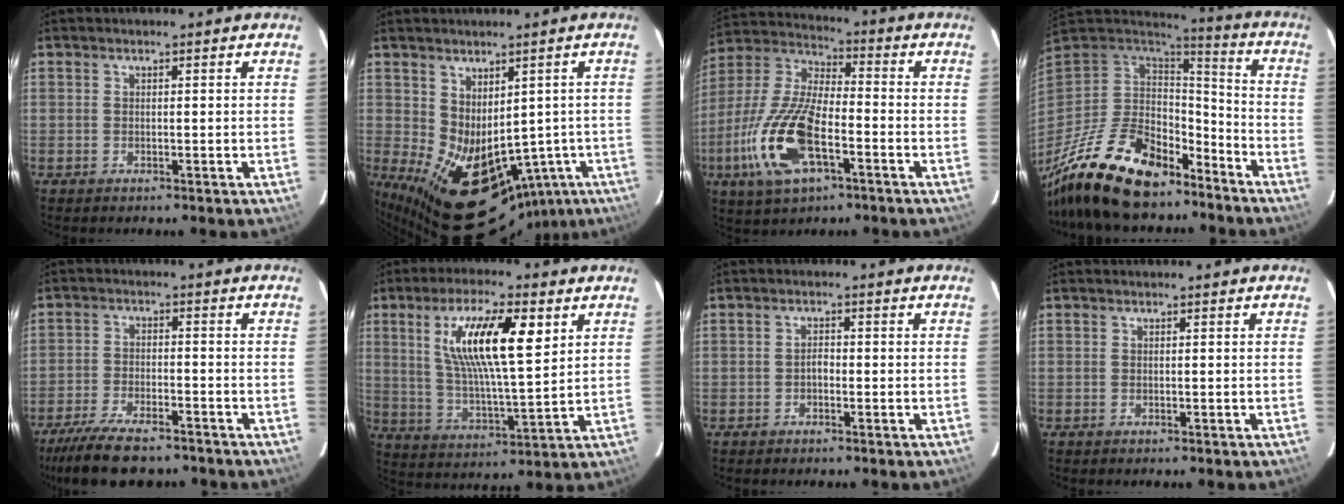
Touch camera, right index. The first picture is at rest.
{"total": 19.1, "force": [-6.1, 13.4, 12.1], "torque": [-0.211, -0.019, -0.040]}
{"total": 18.0, "force": [-6.8, 7.5, 14.9], "torque": [-0.328, -0.012, -0.134]}
{"total": 24.7, "force": [-17.5, 11.2, 13.4], "torque": [-0.276, -0.014, -0.278]}
{"total": 13.3, "force": [-10.8, 4.1, 6.6], "torque": [-0.151, -0.023, -0.181]}
{"total": 15.7, "force": [5.9, 4.0, 14.0], "torque": [-0.257, 0.004, 0.109]}
{"total": 1.3, "force": [-0.6, 0.8, 0.8], "torque": [-0.015, 0.006, -0.012]}
{"total": 0.0}